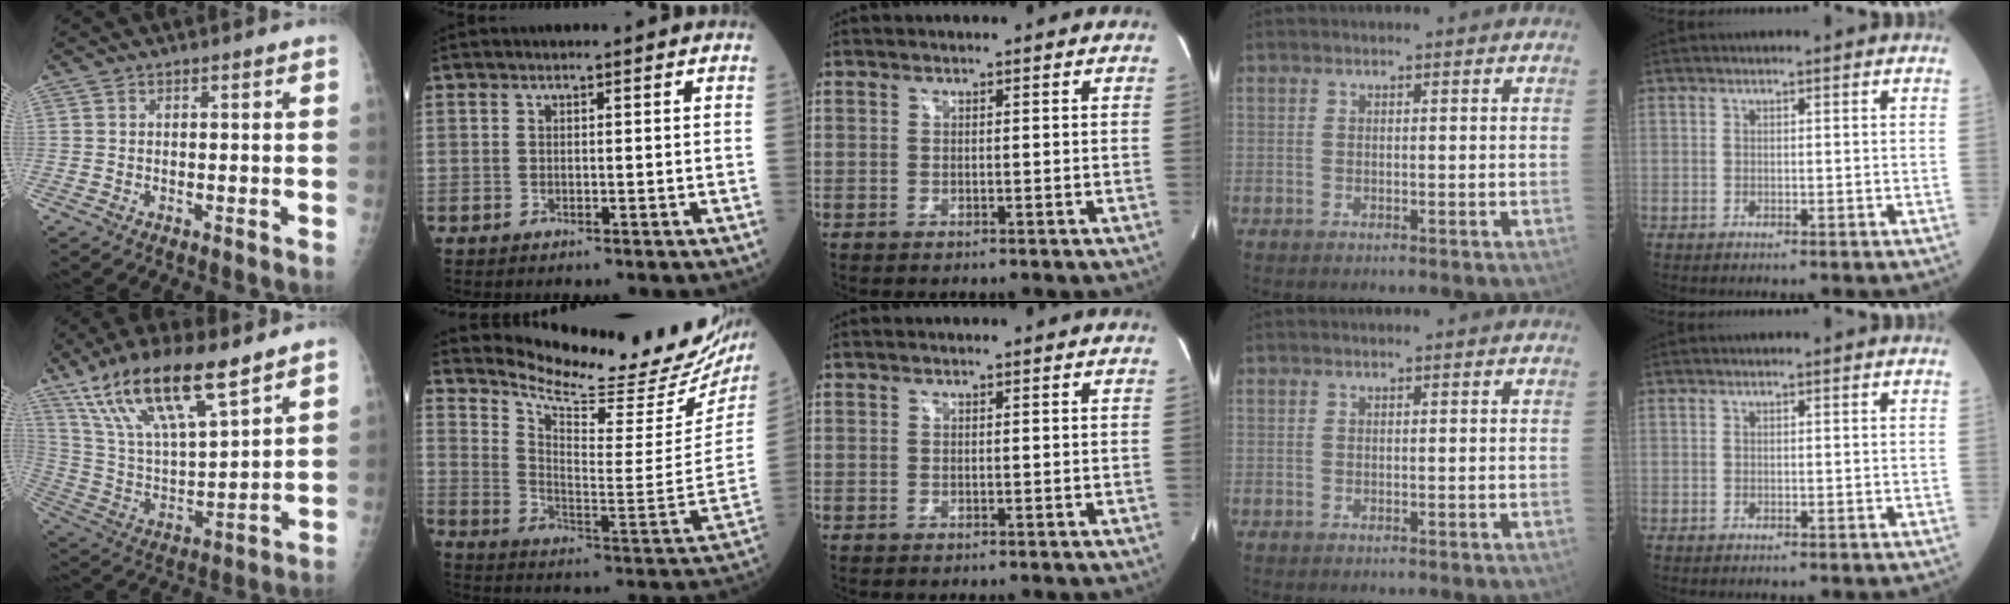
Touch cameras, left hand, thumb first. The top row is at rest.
{"thumb": {"total": 19.9, "force": [13.0, 5.5, 14.0], "torque": [-0.248, -0.041, 0.251]}, "index": {"total": 23.0, "force": [21.2, 2.7, 8.6], "torque": [-0.140, -0.096, 0.281]}}